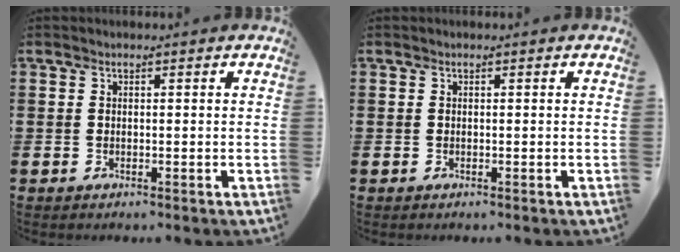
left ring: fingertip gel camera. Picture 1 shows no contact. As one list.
[{"total": 0.0}]